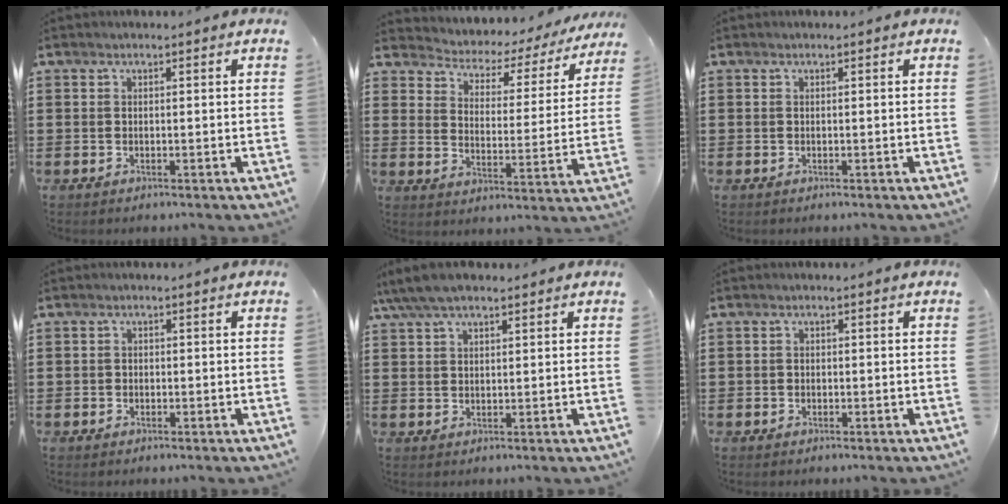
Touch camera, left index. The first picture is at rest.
{"total": 2.8, "force": [2.6, 0.9, 0.6], "torque": [-0.032, -0.027, 0.032]}
{"total": 0.0}
{"total": 0.7, "force": [-0.2, 0.6, 0.2], "torque": [-0.007, 0.002, -0.005]}
{"total": 4.9, "force": [3.6, 1.5, 2.9], "torque": [-0.064, 0.003, 0.067]}
{"total": 0.6, "force": [-0.2, 0.5, 0.2], "torque": [-0.006, 0.001, -0.004]}